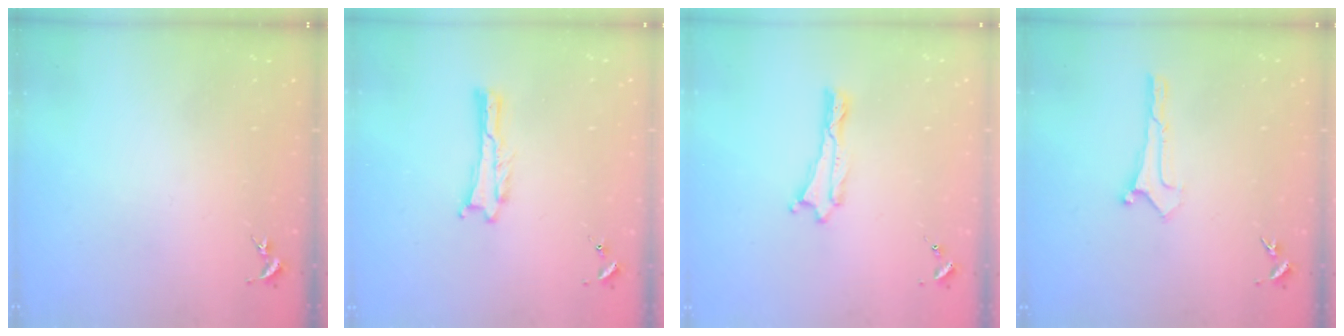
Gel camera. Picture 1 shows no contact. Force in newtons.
{"total": 0.0}
{"total": 0.0}
{"total": 0.0}